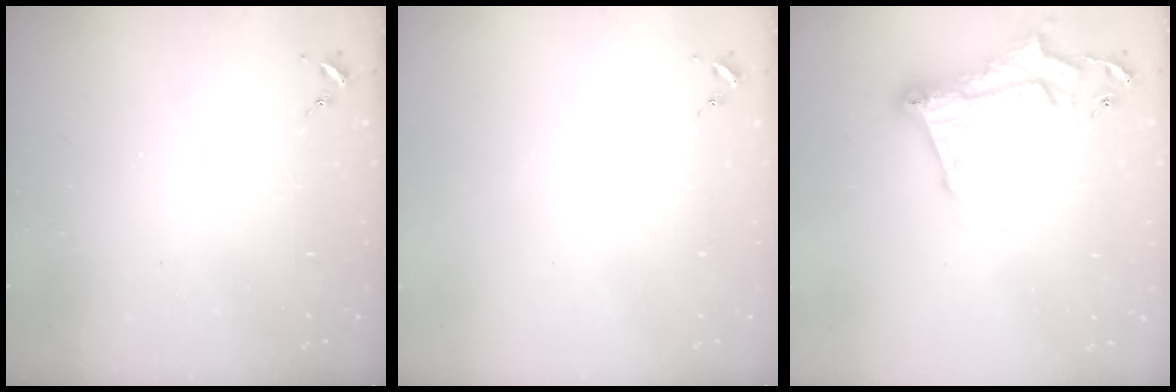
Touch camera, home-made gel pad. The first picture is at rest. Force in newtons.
{"total": 0.0}
{"total": 16.1, "press": 16.1, "slide": 1.3}